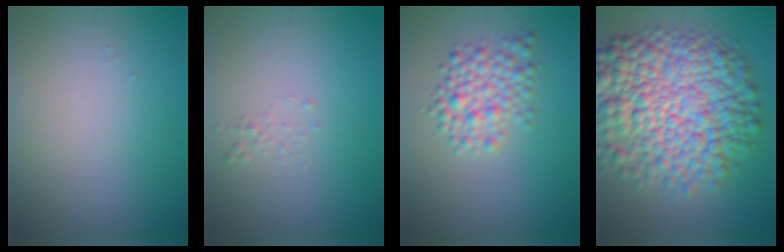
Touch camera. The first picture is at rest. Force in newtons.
{"total": 0.6, "press": 0.6, "slide": 0.1}
{"total": 3.6, "press": 3.6, "slide": 0.1}
{"total": 12.8, "press": 12.8, "slide": 0.3}